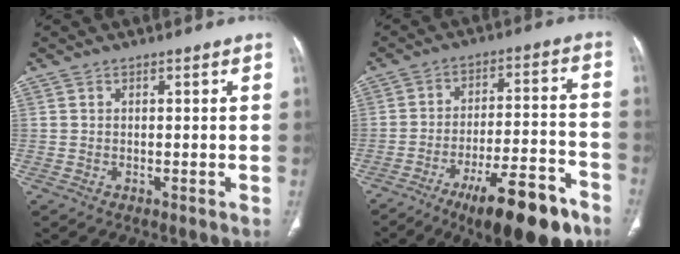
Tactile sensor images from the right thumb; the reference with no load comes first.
{"total": 18.1, "force": [-11.6, 5.2, 12.9], "torque": [-0.169, 0.069, -0.177]}